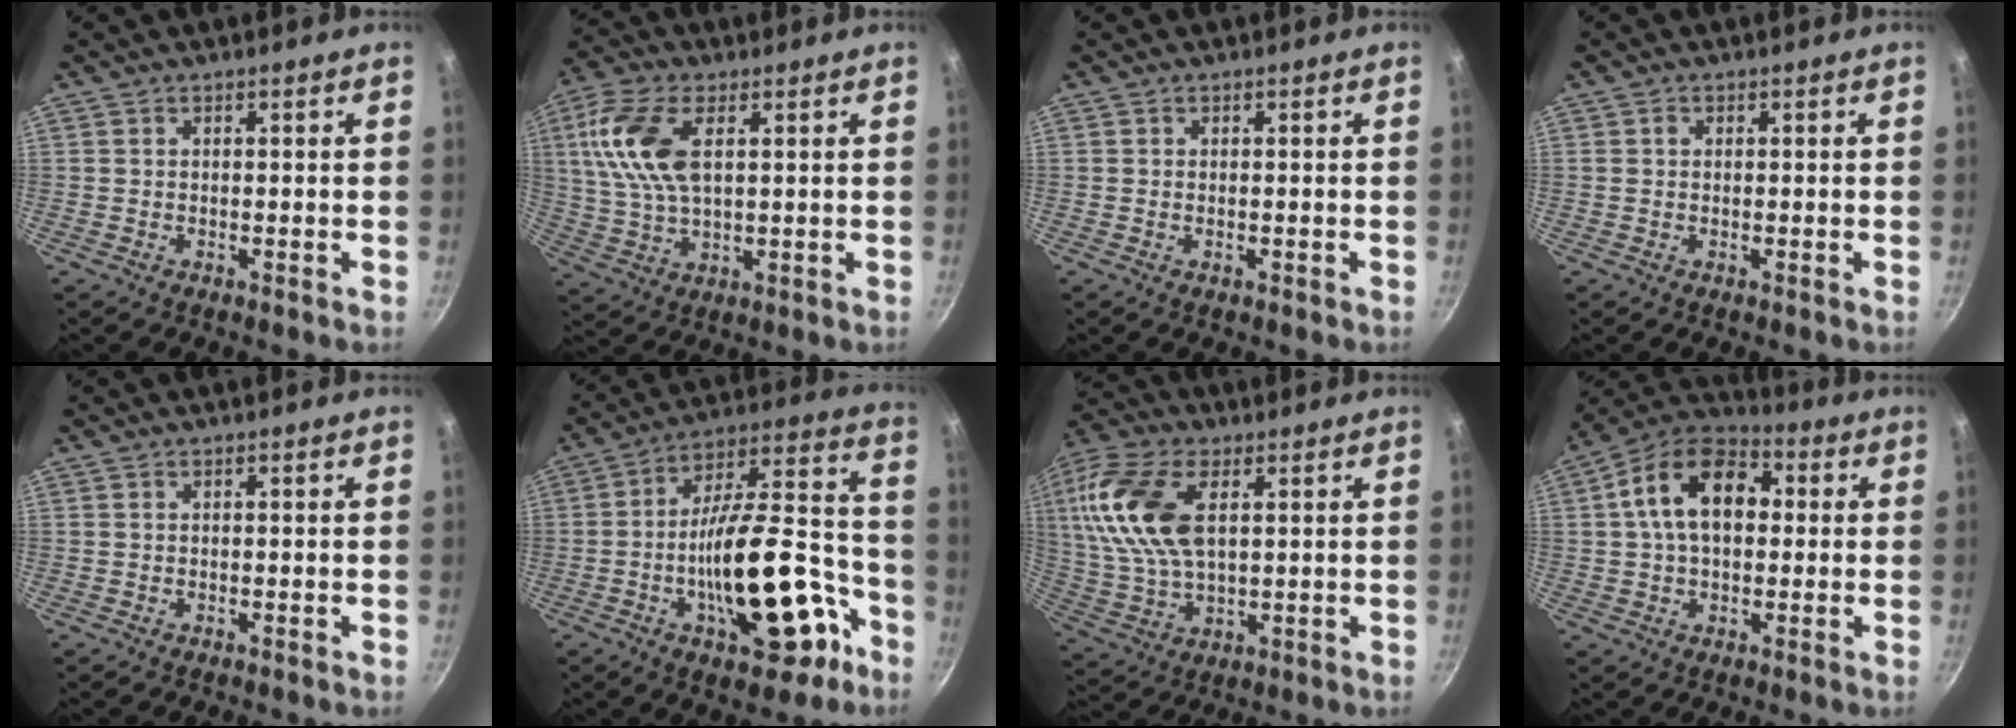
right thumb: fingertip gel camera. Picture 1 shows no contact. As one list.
[{"total": 13.0, "force": [3.5, 6.8, 10.5], "torque": [-0.211, 0.001, 0.066]}, {"total": 0.6, "force": [-0.2, 0.3, 0.5], "torque": [-0.009, 0.002, -0.002]}, {"total": 0.8, "force": [0.2, 0.7, 0.4], "torque": [-0.005, 0.004, 0.002]}, {"total": 0.0}, {"total": 24.3, "force": [-9.2, 10.6, 19.8], "torque": [-0.266, 0.075, -0.134]}, {"total": 18.2, "force": [5.0, 10.0, 14.3], "torque": [-0.290, -0.004, 0.095]}, {"total": 15.1, "force": [2.3, 9.8, 11.3], "torque": [-0.157, 0.029, 0.017]}]